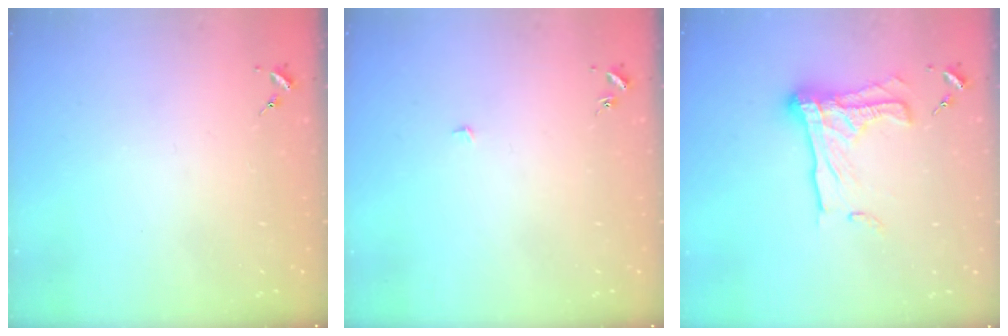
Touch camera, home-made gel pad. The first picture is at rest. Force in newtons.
{"total": 2.1, "press": 2.1, "slide": 0.1}
{"total": 17.8, "press": 17.8, "slide": 1.5}